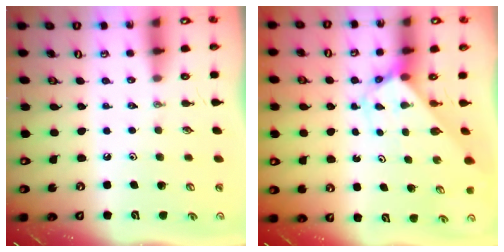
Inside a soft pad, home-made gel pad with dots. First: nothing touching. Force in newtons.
{"total": 2.7, "press": 2.7, "slide": 0.2}